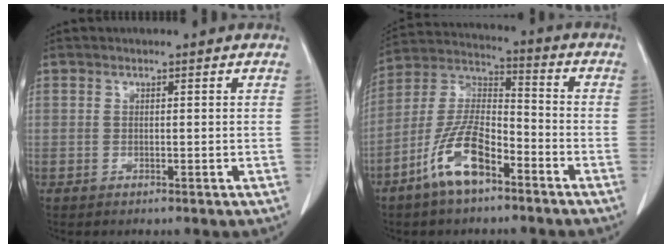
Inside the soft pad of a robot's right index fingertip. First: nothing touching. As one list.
[{"total": 11.7, "force": [-6.6, 3.8, 8.9], "torque": [-0.191, 0.003, -0.127]}]